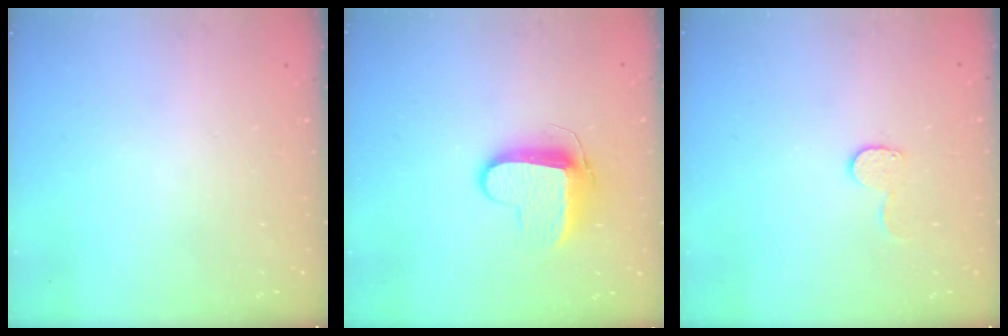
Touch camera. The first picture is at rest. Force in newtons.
{"total": 9.9, "press": 9.9, "slide": 0.7}
{"total": 7.1, "press": 7.1, "slide": 0.4}